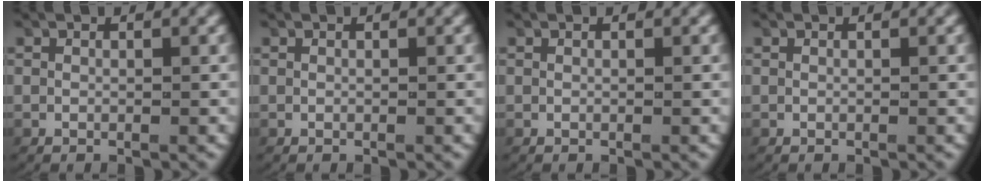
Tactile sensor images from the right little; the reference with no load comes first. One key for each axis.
{"total": 0.0}
{"total": 0.0}
{"total": 0.0}